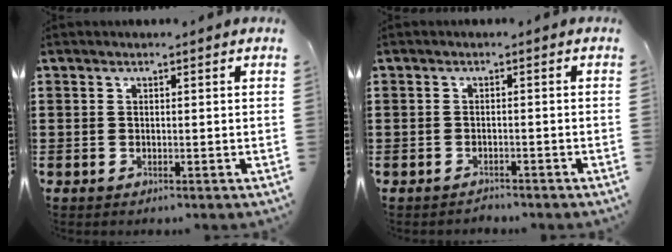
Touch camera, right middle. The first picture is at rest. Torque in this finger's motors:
{"motor_torque": [-0.48, 0.33, -0.05, -0.03]}